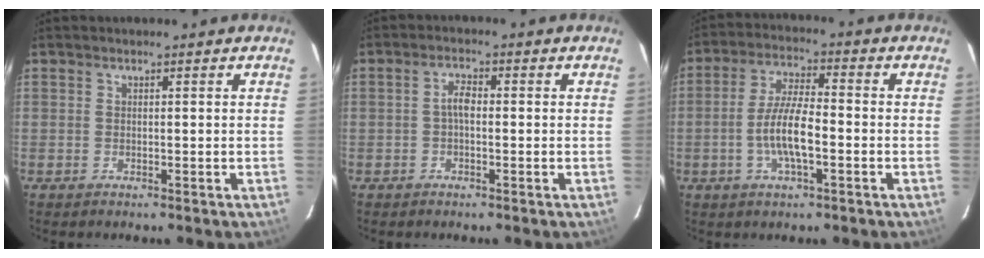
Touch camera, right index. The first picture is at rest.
{"total": 2.6, "force": [-0.3, 1.2, 2.3], "torque": [-0.046, 0.009, -0.005]}
{"total": 8.6, "force": [-2.4, 2.3, 7.9], "torque": [-0.160, 0.003, -0.046]}